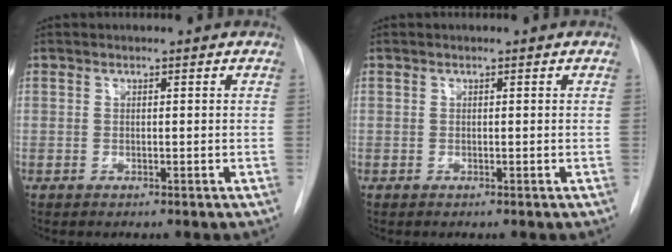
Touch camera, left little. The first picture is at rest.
{"total": 0.0}